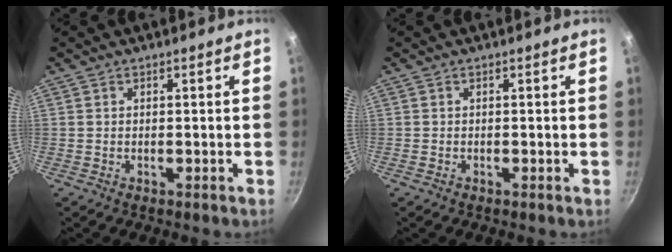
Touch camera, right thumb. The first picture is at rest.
{"total": 0.0}